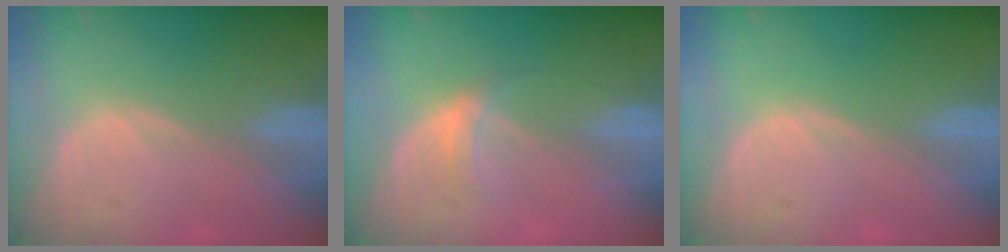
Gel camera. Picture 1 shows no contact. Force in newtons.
{"total": 2.6, "press": 2.2, "slide": 1.4}
{"total": 0.0}